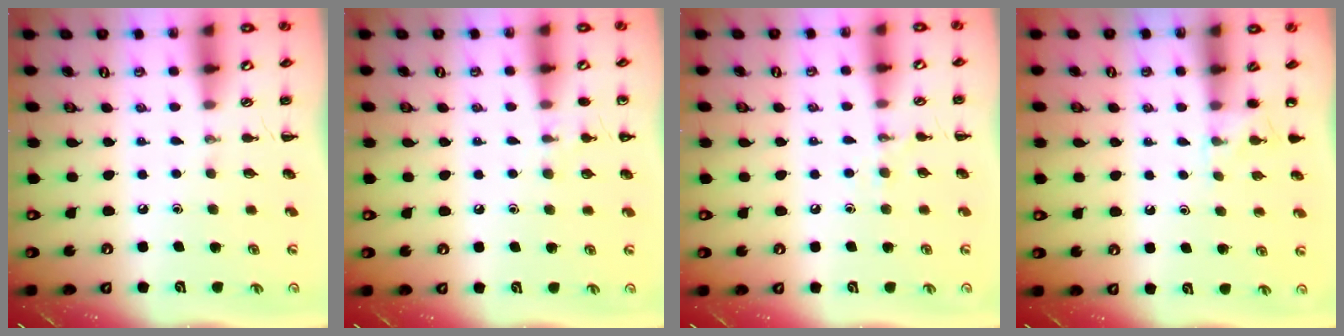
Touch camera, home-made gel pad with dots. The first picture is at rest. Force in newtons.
{"total": 6.8, "press": 6.4, "slide": 2.1}
{"total": 6.6, "press": 6.4, "slide": 1.6}
{"total": 4.0, "press": 3.7, "slide": 1.3}